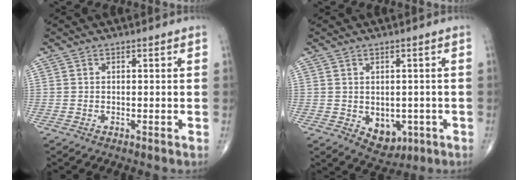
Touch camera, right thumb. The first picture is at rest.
{"total": 6.2, "force": [-1.4, 4.6, 4.0], "torque": [-0.027, 0.000, -0.002]}